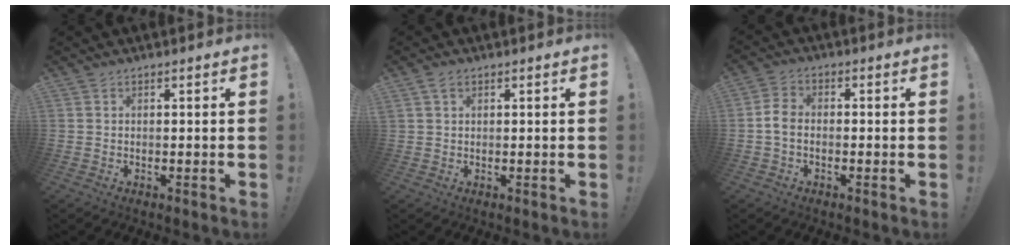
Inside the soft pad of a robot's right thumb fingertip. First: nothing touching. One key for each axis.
{"total": 2.1, "fx": 1.3, "fy": 1.2, "fz": 1.2, "tx": -0.023, "ty": 0.003, "tz": 0.024}
{"total": 4.7, "fx": -0.9, "fy": 3.2, "fz": 3.4, "tx": -0.069, "ty": 0.011, "tz": -0.015}